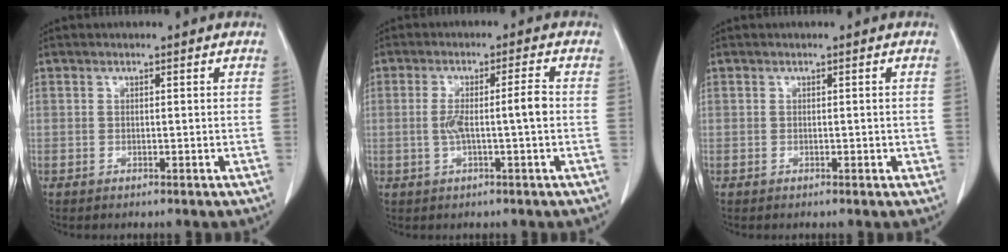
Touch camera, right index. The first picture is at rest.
{"total": 5.3, "force": [-0.5, 0.0, 5.3], "torque": [-0.099, 0.012, -0.005]}
{"total": 0.9, "force": [-0.1, 0.6, 0.7], "torque": [-0.008, 0.001, 0.001]}